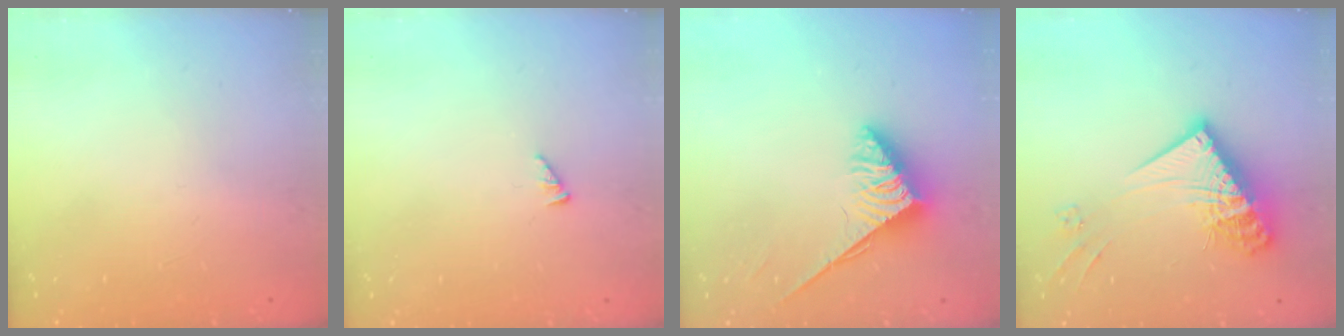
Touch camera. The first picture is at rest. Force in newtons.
{"total": 1.7, "press": 1.7, "slide": 0.3}
{"total": 3.7, "press": 3.7, "slide": 0.5}
{"total": 19.1, "press": 19.0, "slide": 2.3}